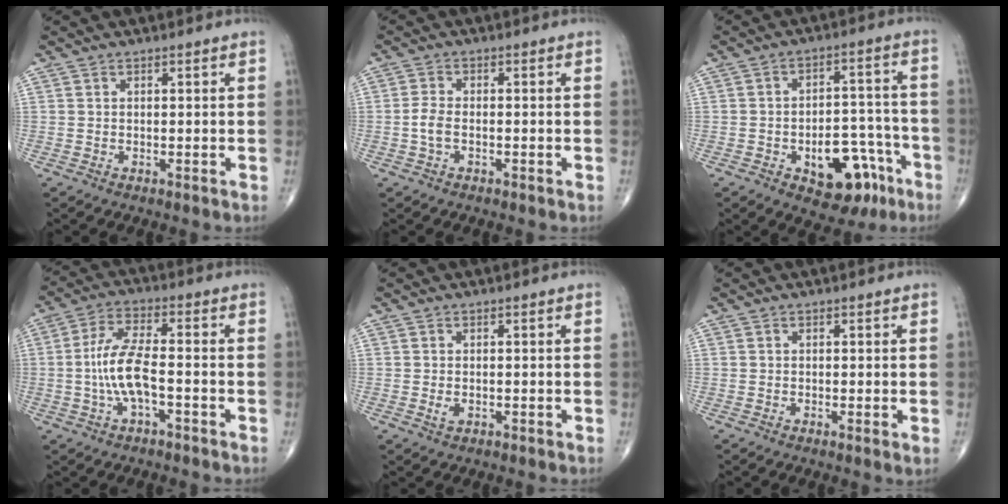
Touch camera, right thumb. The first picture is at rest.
{"total": 3.0, "force": [-0.9, 1.6, 2.4], "torque": [-0.054, 0.007, -0.021]}
{"total": 13.6, "force": [-6.4, 7.7, 9.2], "torque": [-0.086, 0.053, -0.080]}
{"total": 8.8, "force": [-2.0, 3.2, 8.0], "torque": [-0.173, 0.027, -0.041]}
{"total": 1.4, "force": [-0.4, 0.8, 1.1], "torque": [-0.020, -0.002, -0.007]}
{"total": 1.1, "force": [-0.2, 0.1, 1.0], "torque": [-0.020, -0.006, -0.006]}